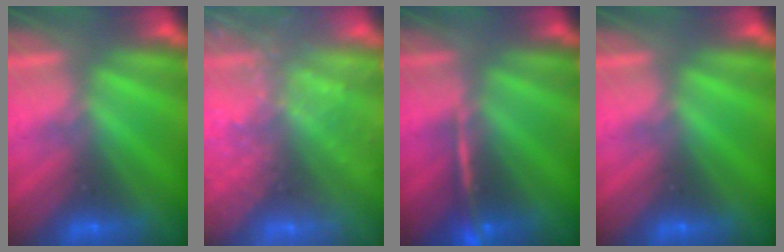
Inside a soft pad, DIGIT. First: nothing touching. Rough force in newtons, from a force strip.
{"total": 10.8}
{"total": 2.4}
{"total": 0.0}